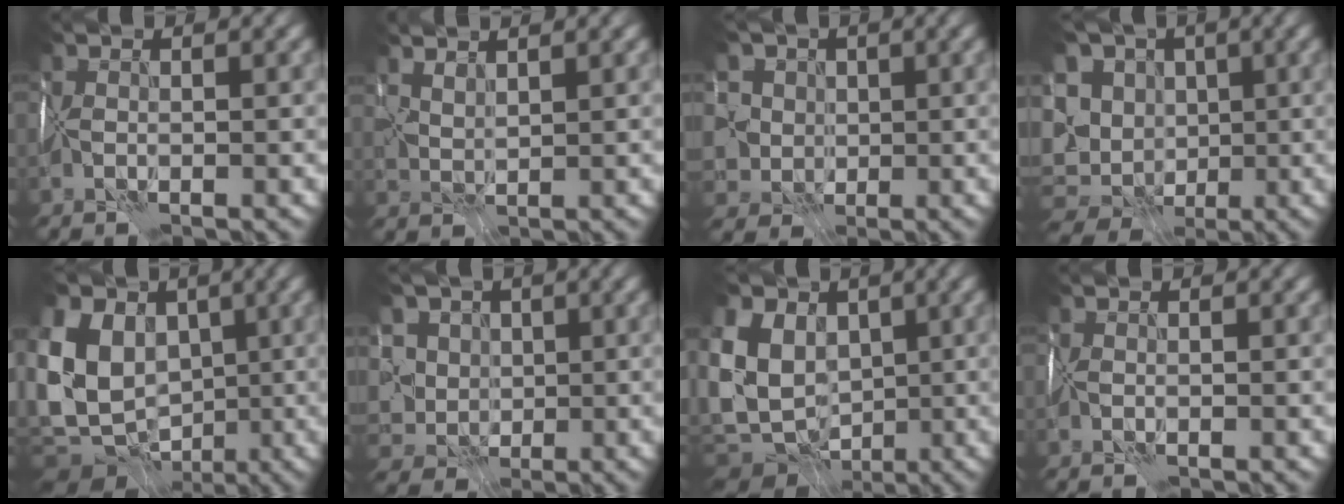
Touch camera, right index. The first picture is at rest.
{"total": 2.4, "force": [2.4, 0.4, 0.3], "torque": [-0.010, 0.004, 0.057]}
{"total": 5.3, "force": [1.1, 4.7, 2.0], "torque": [-0.036, 0.014, 0.011]}
{"total": 13.2, "force": [1.5, 10.6, 7.7], "torque": [-0.145, 0.008, 0.025]}
{"total": 15.5, "force": [0.2, 13.2, 8.1], "torque": [-0.188, 0.018, -0.010]}
{"total": 6.5, "force": [2.5, 5.3, 2.6], "torque": [-0.043, 0.014, 0.029]}
{"total": 13.8, "force": [0.5, 12.0, 6.8], "torque": [-0.163, 0.012, 0.001]}
{"total": 0.0}